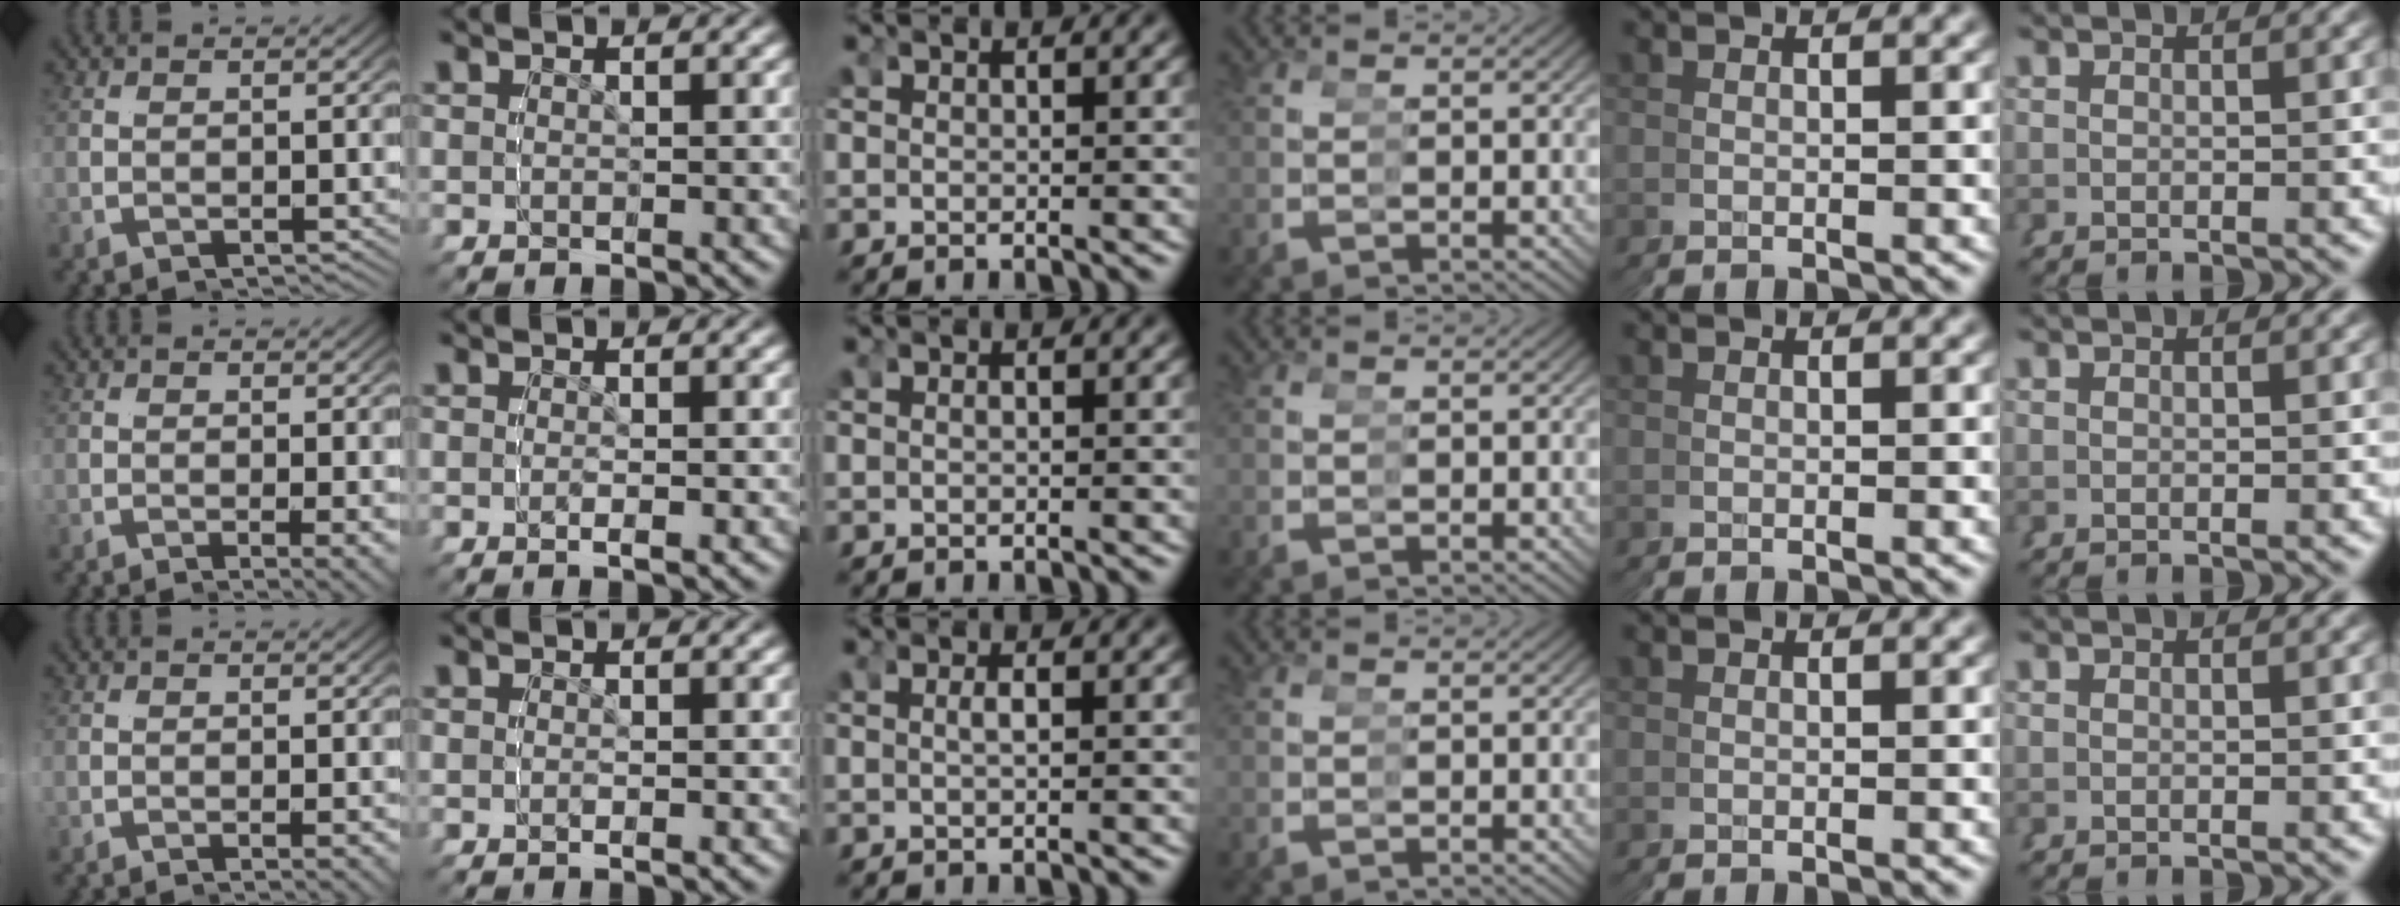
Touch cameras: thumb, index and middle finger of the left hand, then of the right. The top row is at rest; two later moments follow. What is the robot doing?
{"motion": "grasp_and_lifting", "object": "condiment"}